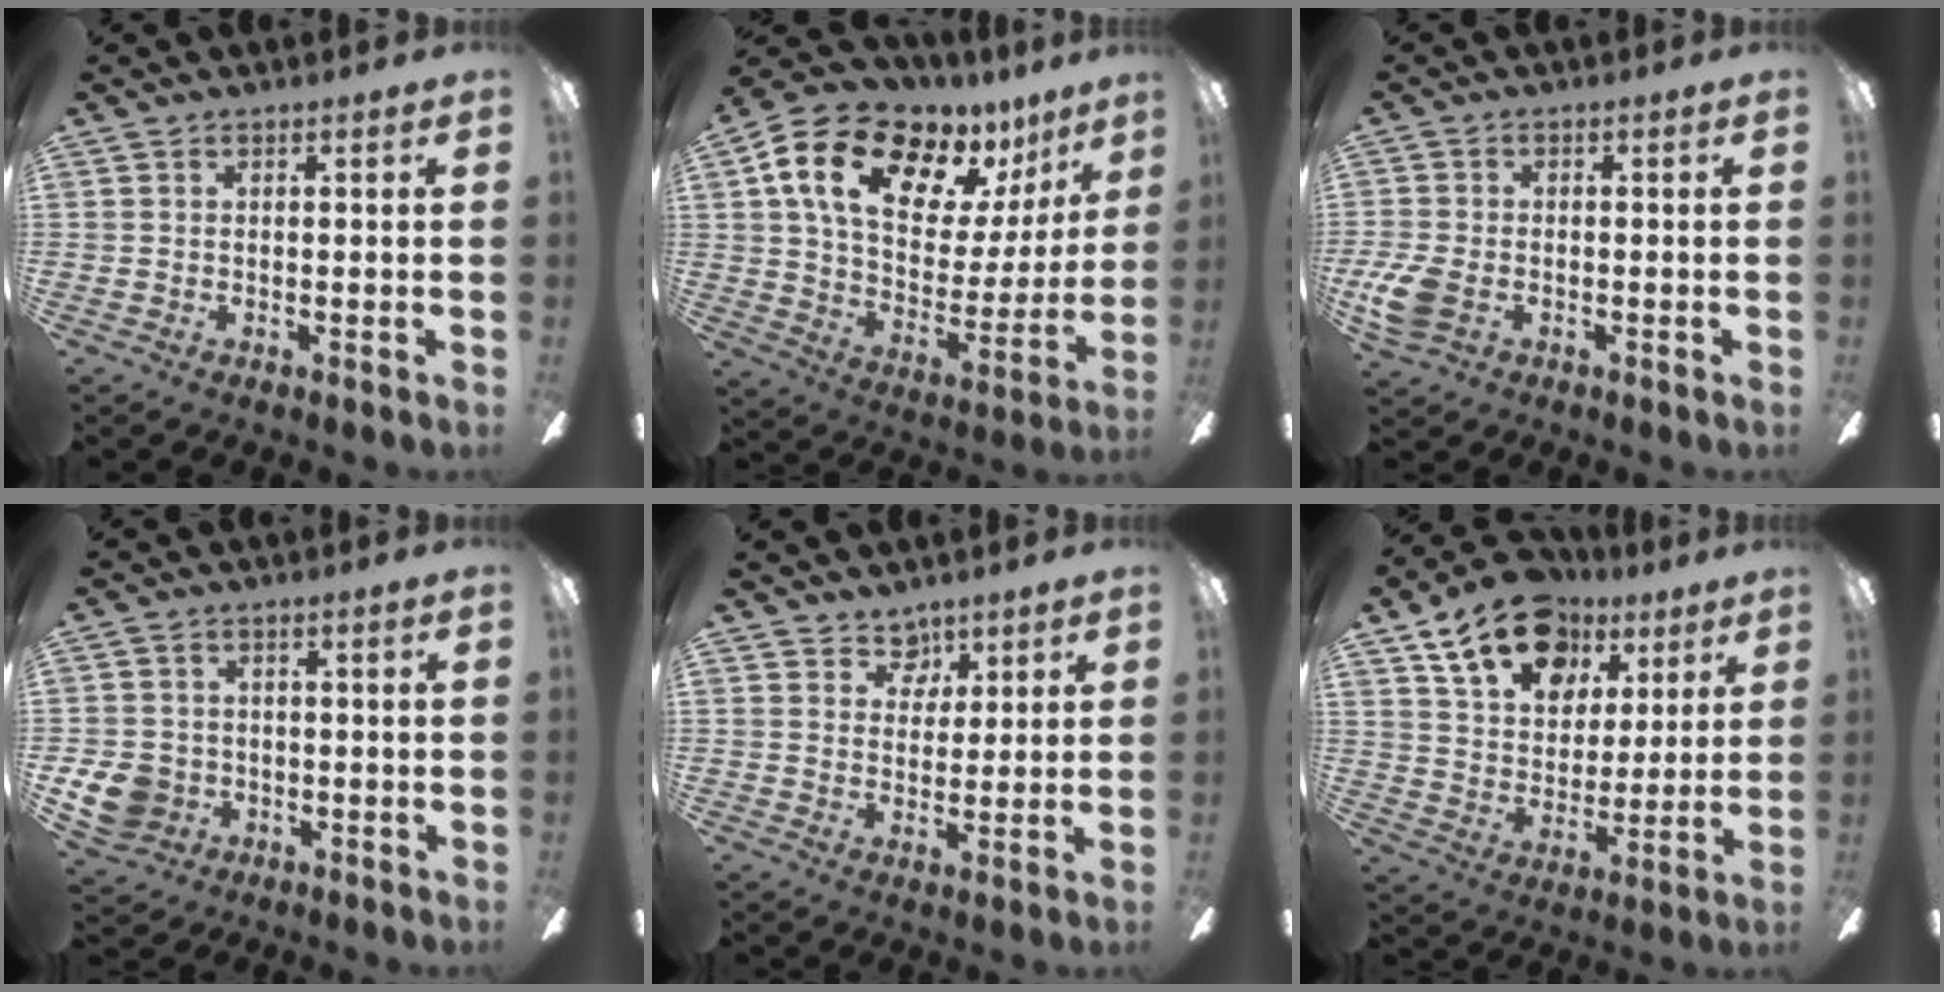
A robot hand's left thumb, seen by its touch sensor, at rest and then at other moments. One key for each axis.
{"total": 19.9, "fx": 12.4, "fy": 10.9, "fz": 11.1, "tx": -0.176, "ty": -0.073, "tz": 0.216}
{"total": 7.5, "fx": -2.2, "fy": 4.9, "fz": 5.2, "tx": -0.118, "ty": 0.004, "tz": -0.037}
{"total": 8.3, "fx": -2.4, "fy": 7.2, "fz": 3.4, "tx": -0.082, "ty": 0.017, "tz": -0.045}
{"total": 5.5, "fx": 3.8, "fy": 3.9, "fz": 0.8, "tx": -0.002, "ty": -0.021, "tz": 0.068}
{"total": 17.6, "fx": 10.5, "fy": 11.3, "fz": 8.3, "tx": -0.135, "ty": -0.049, "tz": 0.191}